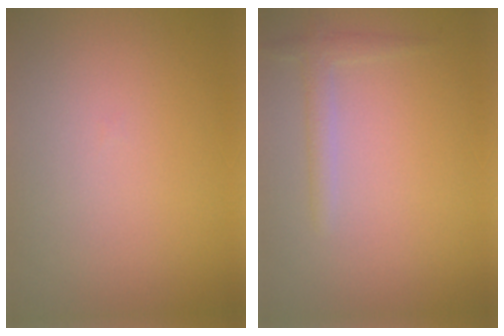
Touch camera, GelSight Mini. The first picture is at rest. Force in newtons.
{"total": 1.5, "press": 1.5, "slide": 0.1}